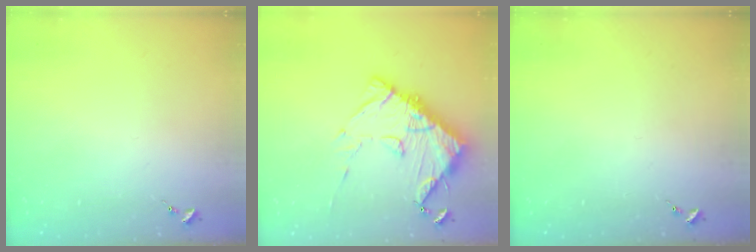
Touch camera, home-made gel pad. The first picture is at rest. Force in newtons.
{"total": 14.1, "press": 14.0, "slide": 1.6}
{"total": 0.0}